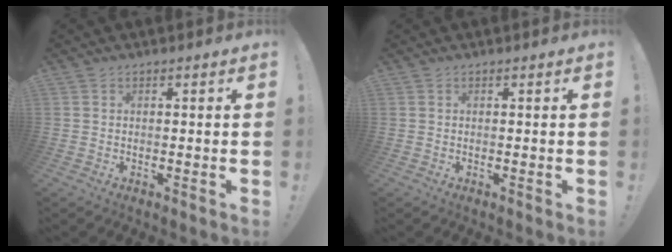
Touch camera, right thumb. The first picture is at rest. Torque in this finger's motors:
{"motor_torque": [-0.05, 0.05, 0.02, 0.02, 0.00]}